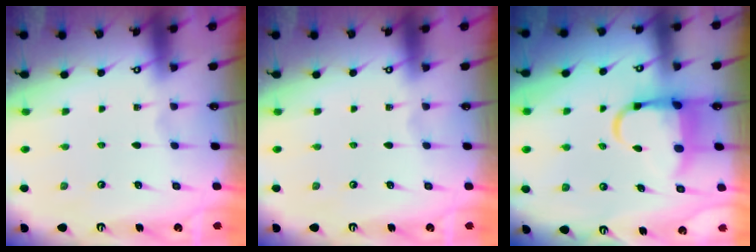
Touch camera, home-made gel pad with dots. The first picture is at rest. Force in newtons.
{"total": 0.0}
{"total": 8.4, "press": 8.0, "slide": 2.5}